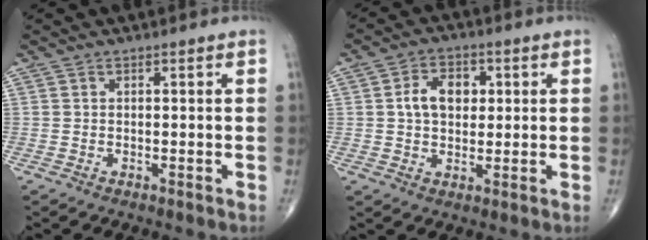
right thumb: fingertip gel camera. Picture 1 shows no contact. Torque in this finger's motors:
{"motor_torque": [0.14, 0.17, 0.63, 0.24, 0.06]}